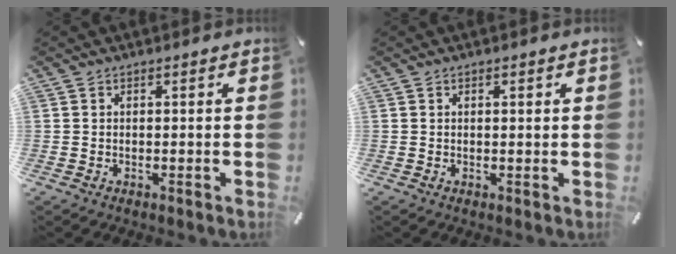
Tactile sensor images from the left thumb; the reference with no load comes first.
{"total": 0.6, "force": [0.2, 0.1, 0.5], "torque": [-0.011, 0.000, 0.004]}